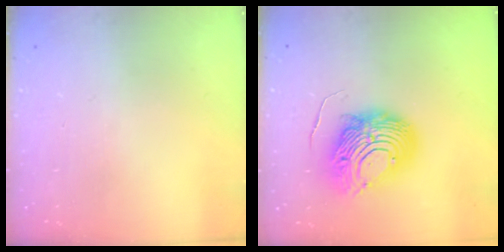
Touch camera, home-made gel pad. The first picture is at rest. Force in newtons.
{"total": 12.2, "press": 12.2, "slide": 1.2}